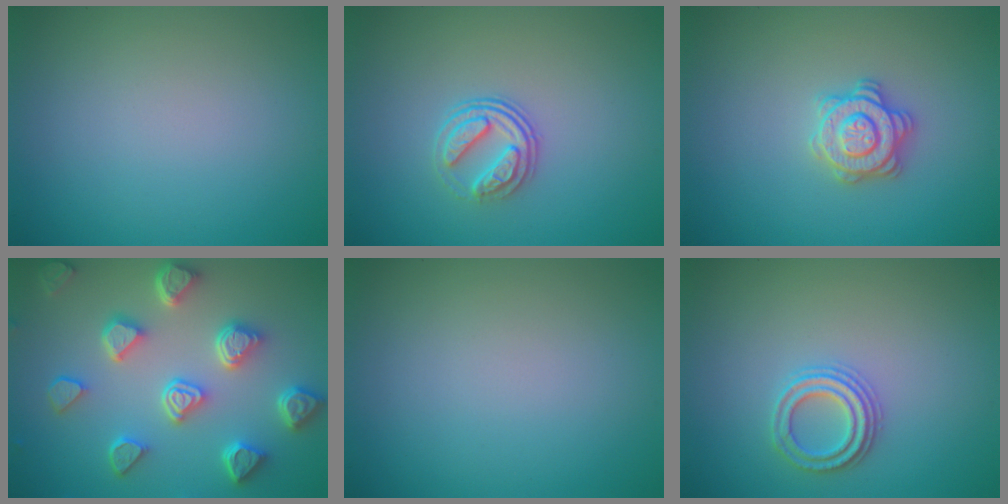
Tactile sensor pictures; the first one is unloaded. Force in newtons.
{"total": 2.5, "press": 1.9, "slide": 1.6}
{"total": 2.8, "press": 2.8, "slide": 0.2}
{"total": 6.6, "press": 5.3, "slide": 3.8}
{"total": 0.0}
{"total": 2.3, "press": 2.3, "slide": 0.3}